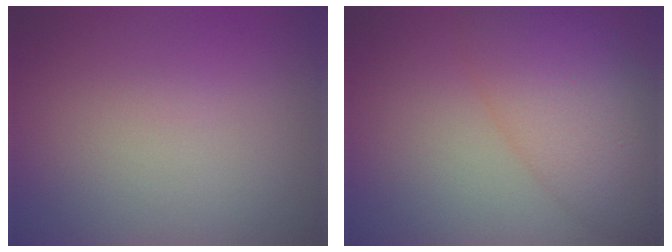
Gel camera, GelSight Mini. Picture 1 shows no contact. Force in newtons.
{"total": 7.4, "press": 7.4, "slide": 0.3}